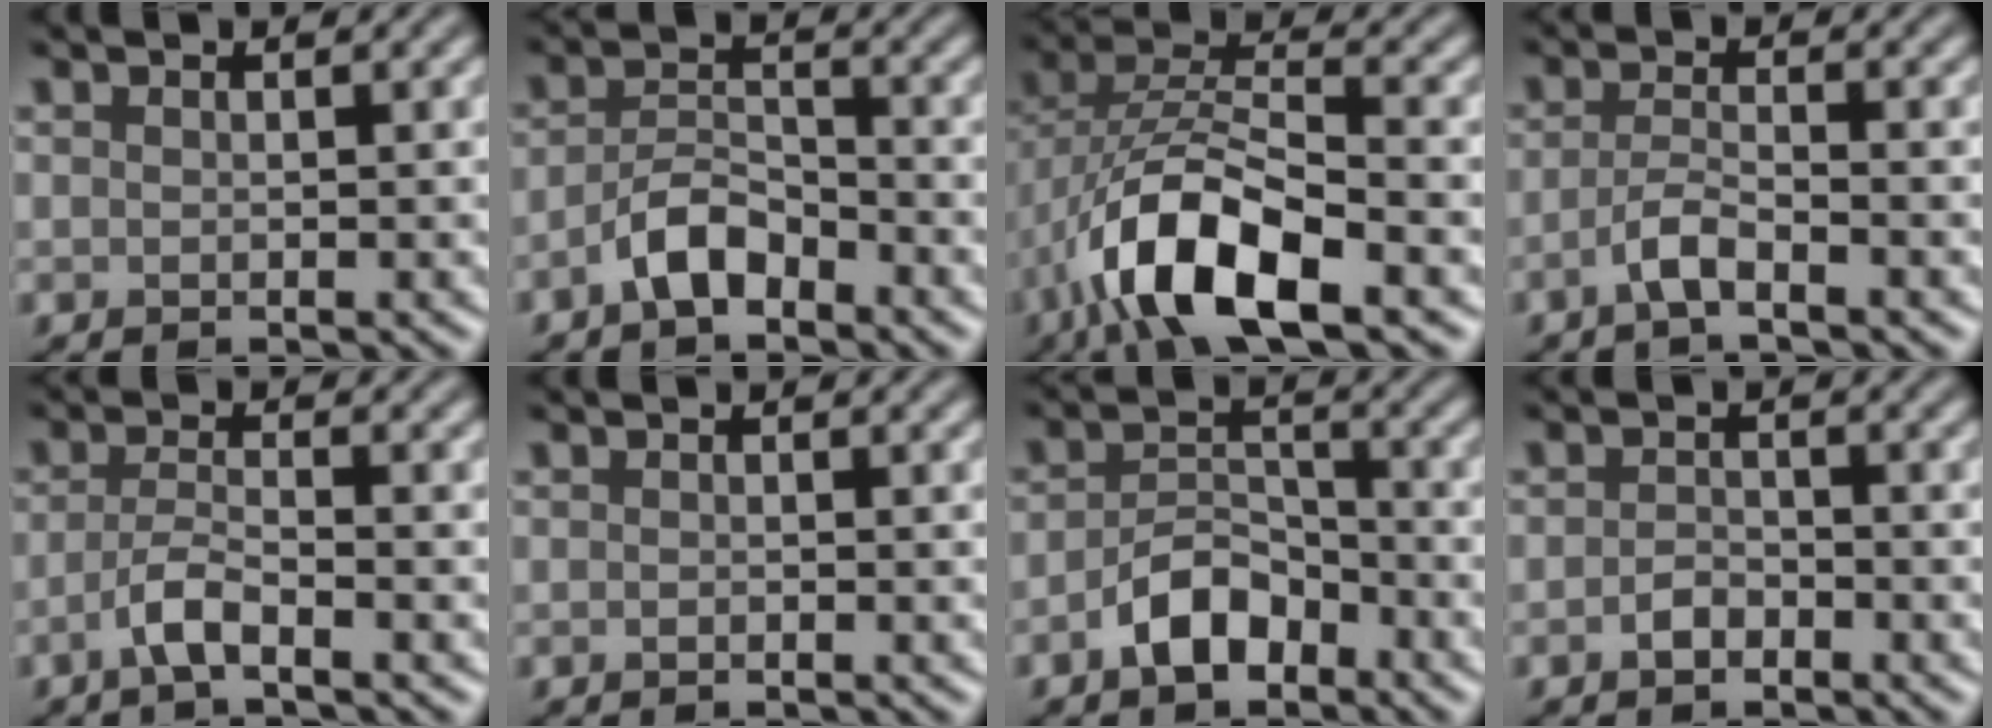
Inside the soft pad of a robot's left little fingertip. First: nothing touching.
{"total": 3.3, "force": [-2.1, 1.4, 2.0], "torque": [-0.039, 0.010, -0.046]}
{"total": 10.1, "force": [-5.0, 3.8, 7.9], "torque": [-0.151, 0.009, -0.097]}
{"total": 2.3, "force": [-1.3, 0.4, 1.9], "torque": [-0.040, 0.003, -0.032]}
{"total": 2.6, "force": [-1.4, 0.5, 2.1], "torque": [-0.045, 0.004, -0.035]}
{"total": 0.0}
{"total": 4.1, "force": [-2.4, 2.3, 2.4], "torque": [-0.040, 0.009, -0.047]}
{"total": 1.4, "force": [-0.8, 0.8, 0.8], "torque": [-0.016, 0.003, -0.018]}